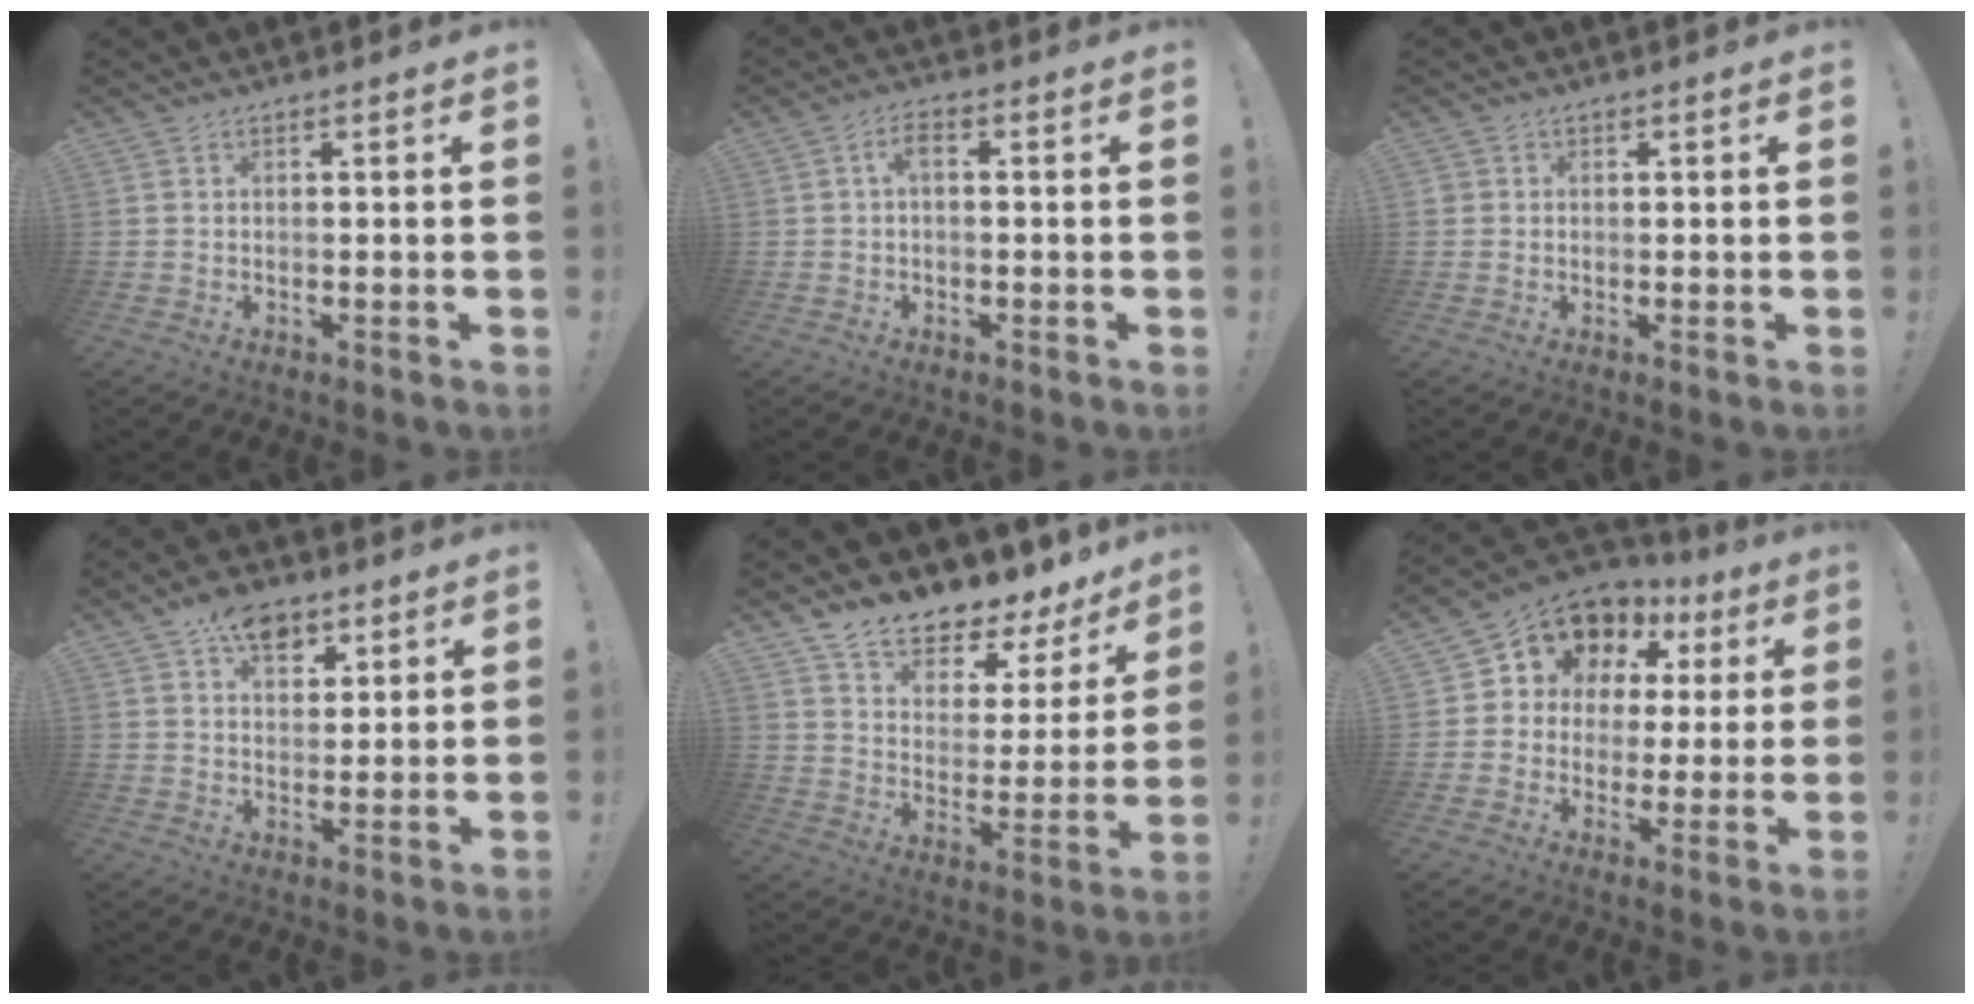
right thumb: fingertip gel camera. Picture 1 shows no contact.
{"total": 3.1, "force": [0.0, 1.5, 2.7], "torque": [-0.057, 0.011, -0.001]}
{"total": 1.3, "force": [0.5, 1.1, 0.3], "torque": [-0.011, 0.003, 0.011]}
{"total": 9.9, "force": [5.8, 6.4, 4.8], "torque": [-0.064, -0.018, 0.105]}
{"total": 9.0, "force": [8.1, 2.9, 2.4], "torque": [-0.046, -0.085, 0.140]}
{"total": 11.0, "force": [6.0, 8.3, 4.0], "torque": [-0.067, -0.043, 0.116]}